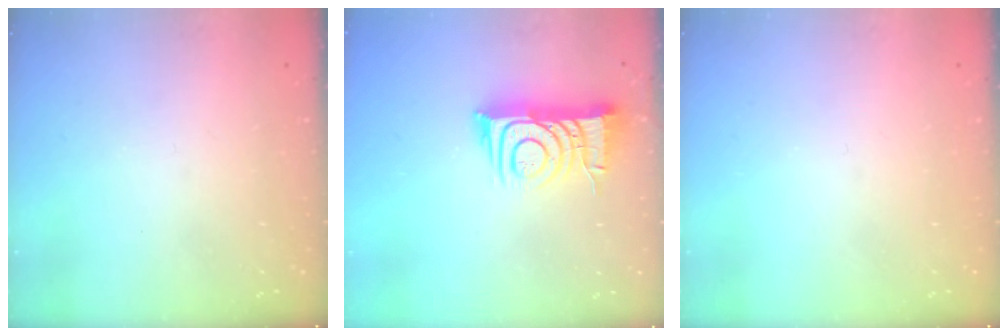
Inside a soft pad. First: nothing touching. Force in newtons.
{"total": 10.8, "press": 10.7, "slide": 1.4}
{"total": 0.0}